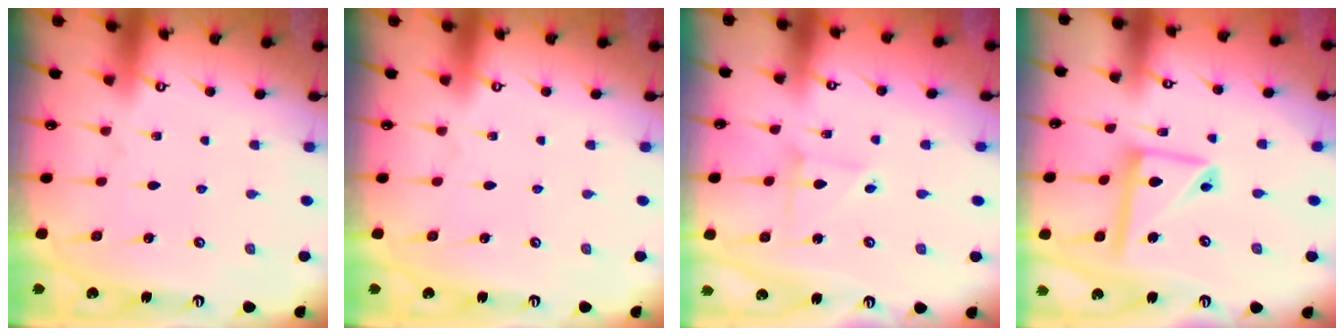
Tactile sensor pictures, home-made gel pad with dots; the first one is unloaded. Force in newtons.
{"total": 0.0}
{"total": 2.9, "press": 2.9, "slide": 0.3}
{"total": 12.1, "press": 12.0, "slide": 1.3}